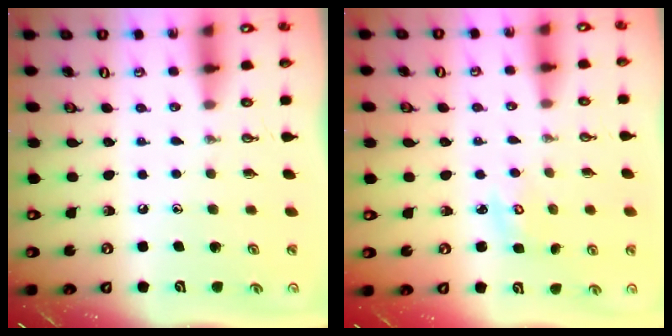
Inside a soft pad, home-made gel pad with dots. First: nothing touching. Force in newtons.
{"total": 3.2, "press": 3.1, "slide": 0.3}